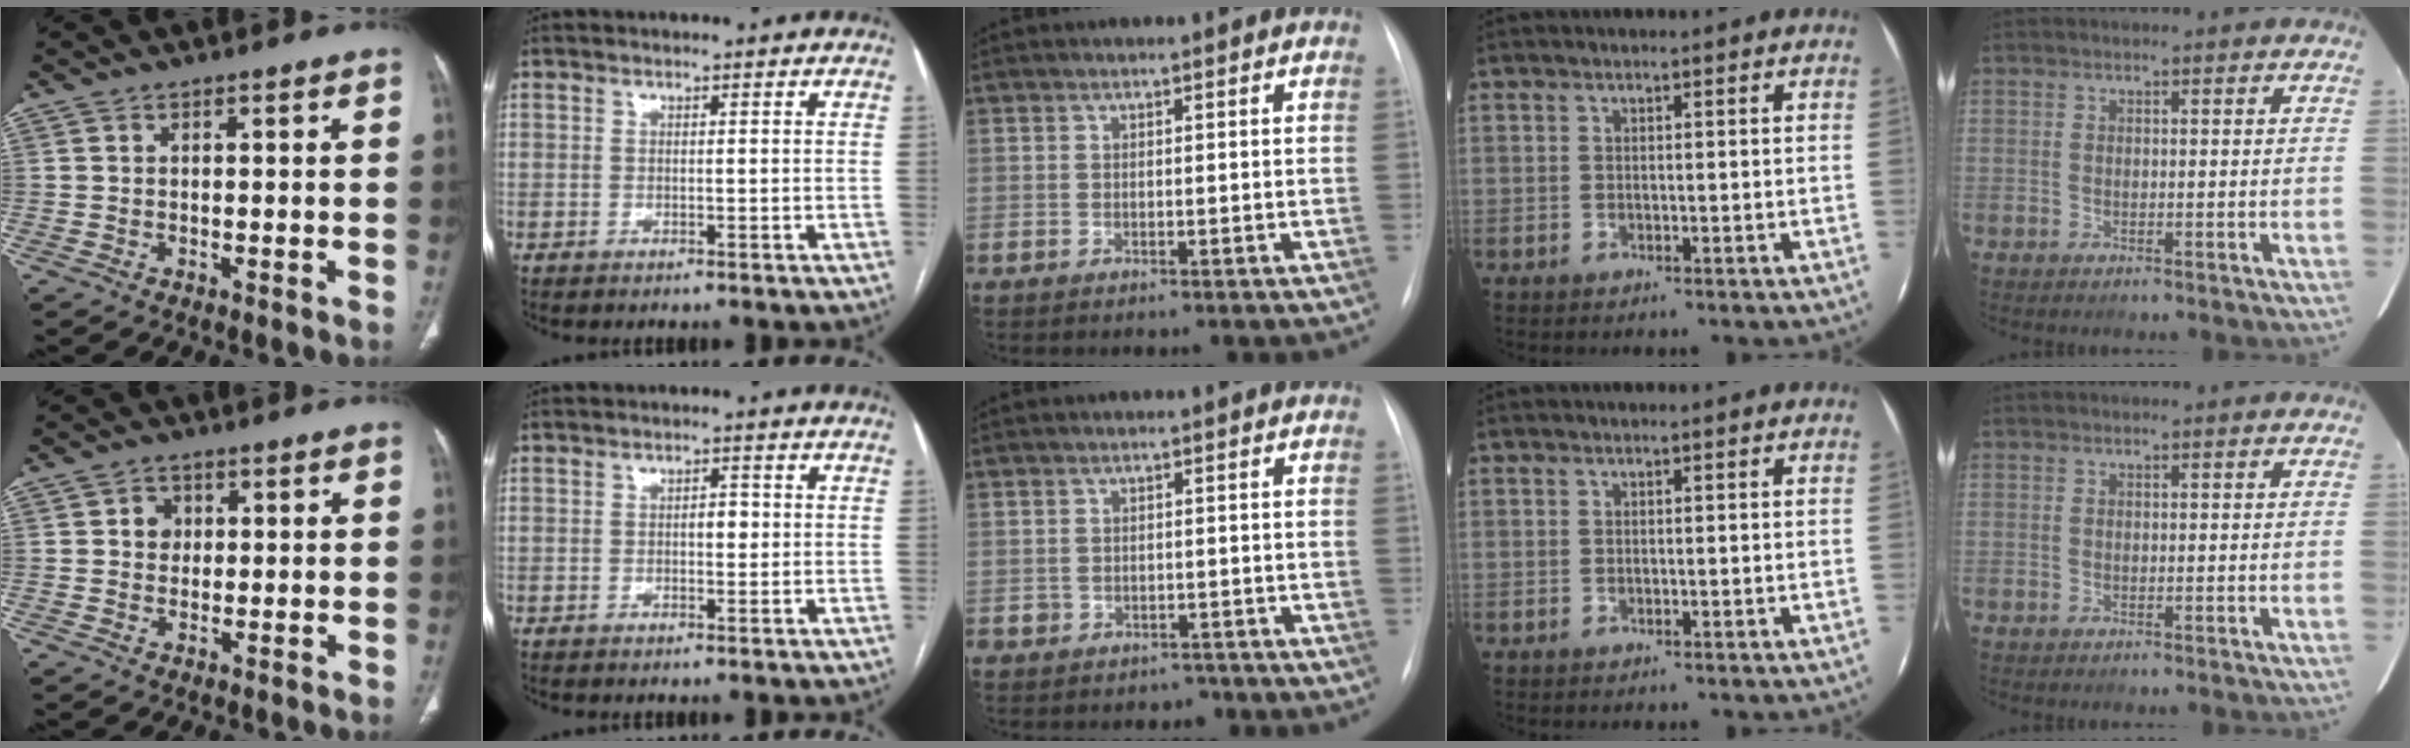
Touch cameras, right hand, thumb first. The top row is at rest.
{"thumb": {"total": 3.0, "force": [0.6, 2.7, 1.2], "torque": [-0.002, 0.002, 0.008]}, "index": {"total": 2.0, "force": [0.0, 1.0, 1.8], "torque": [-0.026, 0.004, -0.001]}, "middle": {"total": 2.7, "force": [-1.7, 2.1, -0.2], "torque": [0.003, 0.015, -0.025]}}